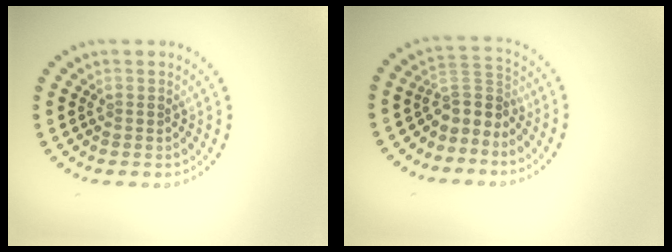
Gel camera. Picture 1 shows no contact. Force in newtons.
{"total": 3.1, "press": 2.4, "slide": 2.0}